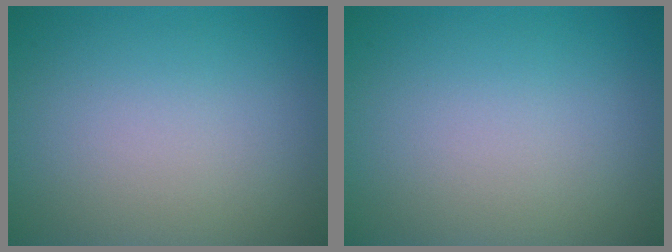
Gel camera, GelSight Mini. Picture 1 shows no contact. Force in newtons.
{"total": 0.0}